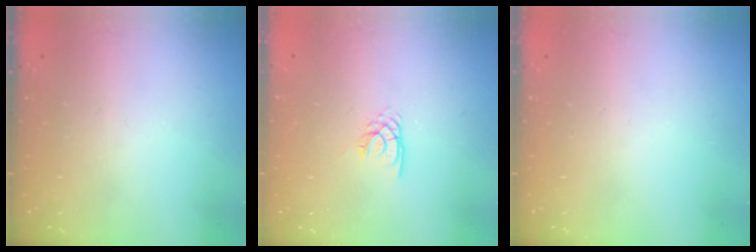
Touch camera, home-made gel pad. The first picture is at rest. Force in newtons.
{"total": 2.2, "press": 2.2, "slide": 0.3}
{"total": 0.0}